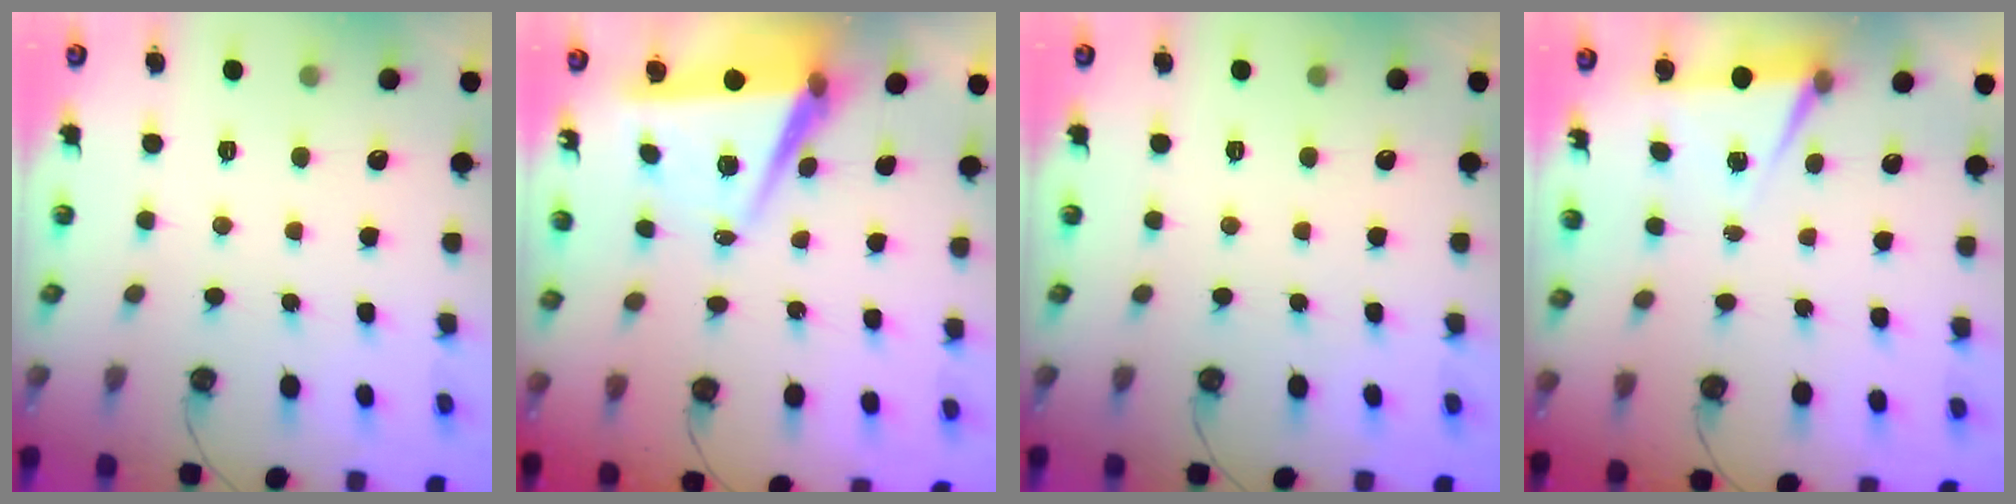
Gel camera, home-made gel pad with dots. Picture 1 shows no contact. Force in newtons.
{"total": 7.2, "press": 5.7, "slide": 4.4}
{"total": 0.0}
{"total": 4.9, "press": 2.0, "slide": 4.5}